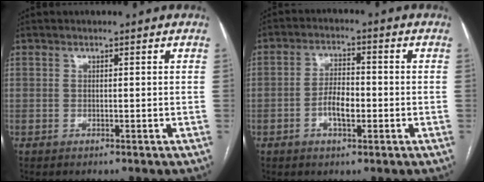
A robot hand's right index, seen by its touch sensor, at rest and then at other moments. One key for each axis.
{"total": 4.8, "fx": -1.5, "fy": 2.0, "fz": 4.2, "tx": -0.082, "ty": 0.007, "tz": -0.028}